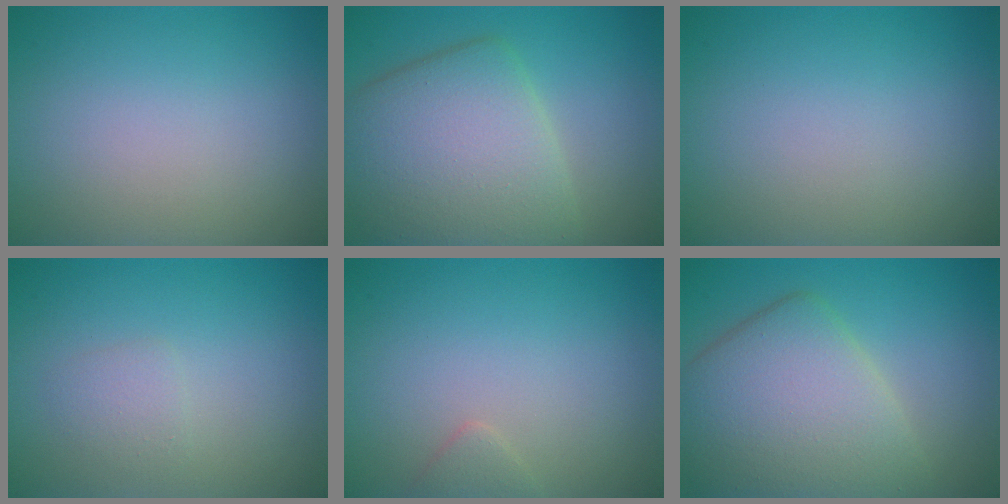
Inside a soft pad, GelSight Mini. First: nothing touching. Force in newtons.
{"total": 8.6, "press": 8.6, "slide": 0.4}
{"total": 0.0}
{"total": 1.2, "press": 1.2, "slide": 0.0}
{"total": 0.9, "press": 0.9, "slide": 0.1}
{"total": 8.5, "press": 8.5, "slide": 0.3}